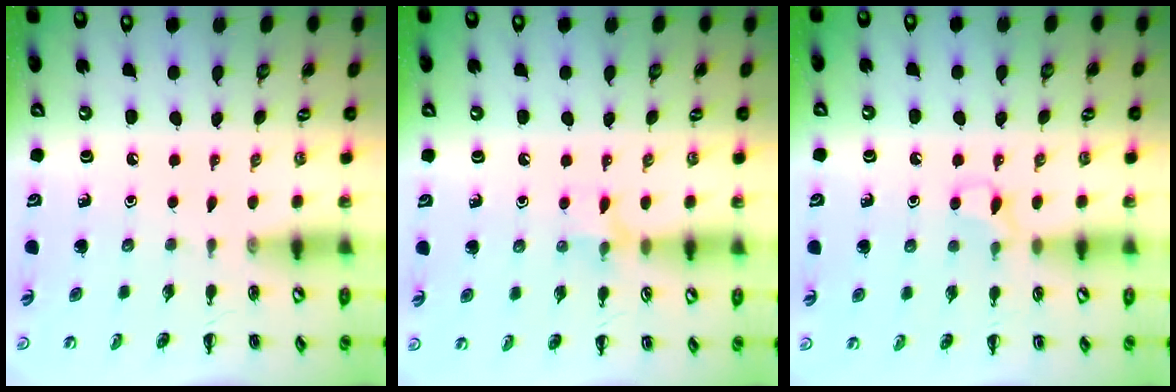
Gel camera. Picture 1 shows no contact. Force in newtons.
{"total": 6.2, "press": 6.0, "slide": 1.2}
{"total": 4.4, "press": 4.1, "slide": 1.5}